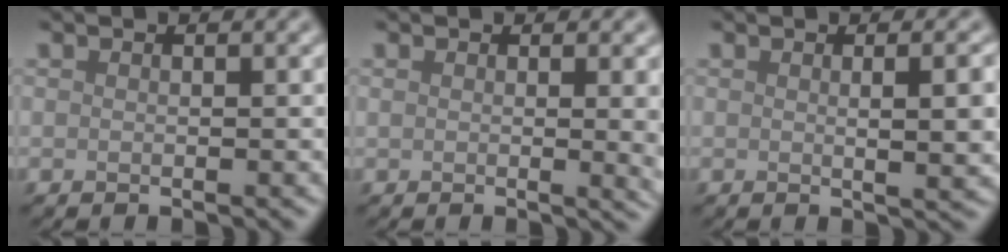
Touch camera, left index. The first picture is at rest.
{"total": 3.4, "force": [0.8, 1.3, 3.1], "torque": [-0.028, -0.001, 0.012]}
{"total": 4.2, "force": [0.4, 1.1, 4.1], "torque": [-0.050, 0.004, 0.009]}